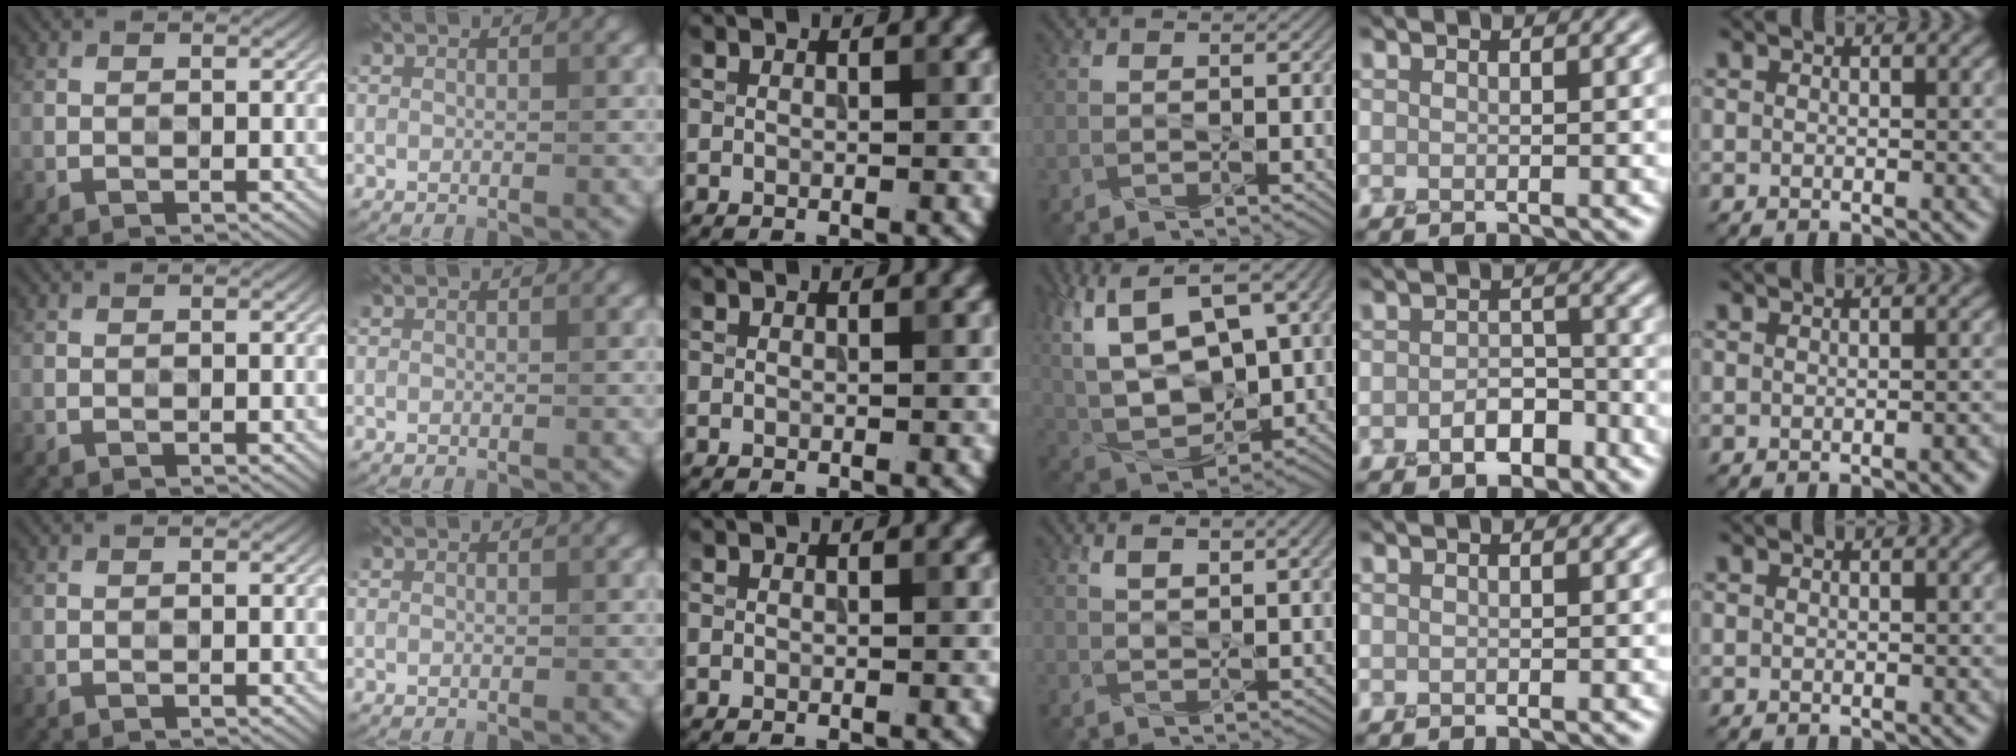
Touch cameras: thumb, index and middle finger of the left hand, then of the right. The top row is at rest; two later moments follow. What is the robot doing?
{"motion": "squeeze", "object": "air blower"}